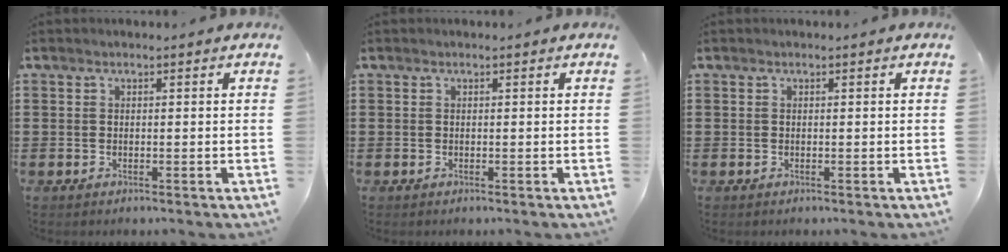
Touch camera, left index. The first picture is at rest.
{"total": 0.0}
{"total": 0.0}